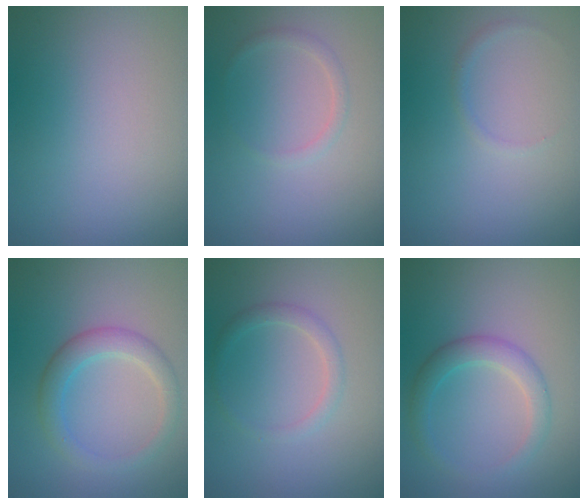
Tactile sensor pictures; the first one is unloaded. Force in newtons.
{"total": 0.9, "press": 0.9, "slide": 0.1}
{"total": 0.6, "press": 0.6, "slide": 0.0}
{"total": 2.8, "press": 2.8, "slide": 0.1}
{"total": 1.5, "press": 1.5, "slide": 0.2}
{"total": 2.6, "press": 2.6, "slide": 0.1}